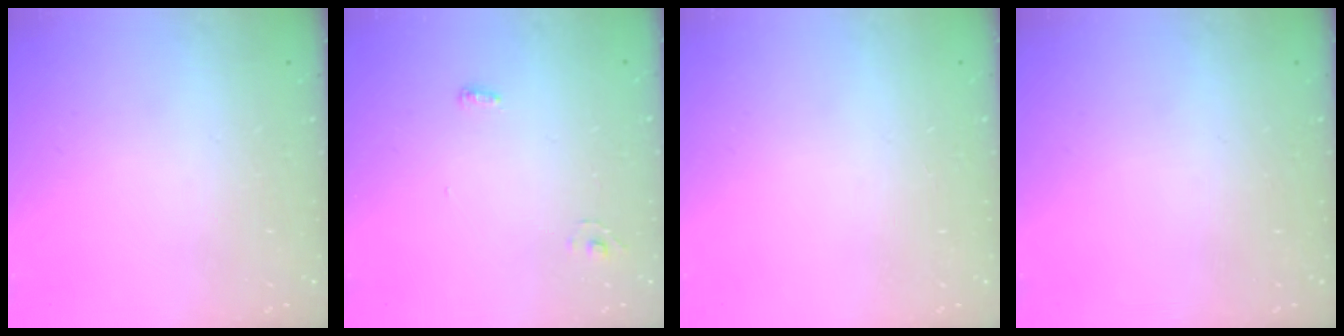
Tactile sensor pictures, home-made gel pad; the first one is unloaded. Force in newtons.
{"total": 4.1, "press": 3.5, "slide": 2.2}
{"total": 0.0}
{"total": 0.0}